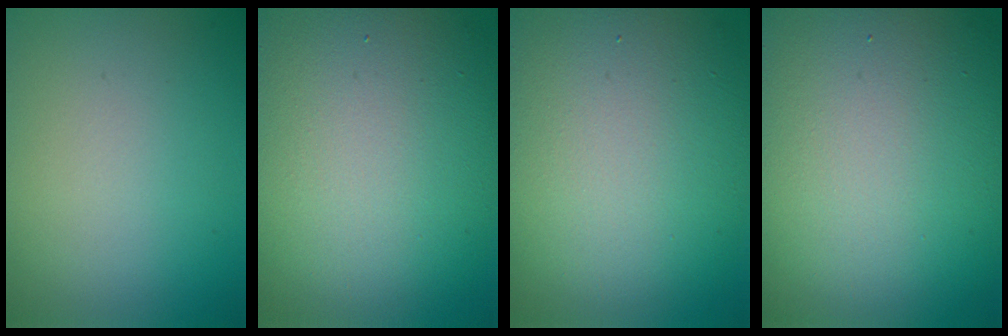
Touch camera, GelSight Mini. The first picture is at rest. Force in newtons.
{"total": 13.6, "press": 13.6, "slide": 0.8}
{"total": 12.9, "press": 12.9, "slide": 0.9}
{"total": 18.4, "press": 18.4, "slide": 0.5}